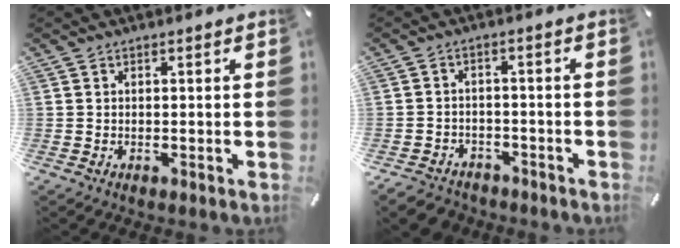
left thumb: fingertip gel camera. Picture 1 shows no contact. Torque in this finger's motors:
{"motor_torque": [0.16, 2.56, 0.58, 0.56, 0.17]}